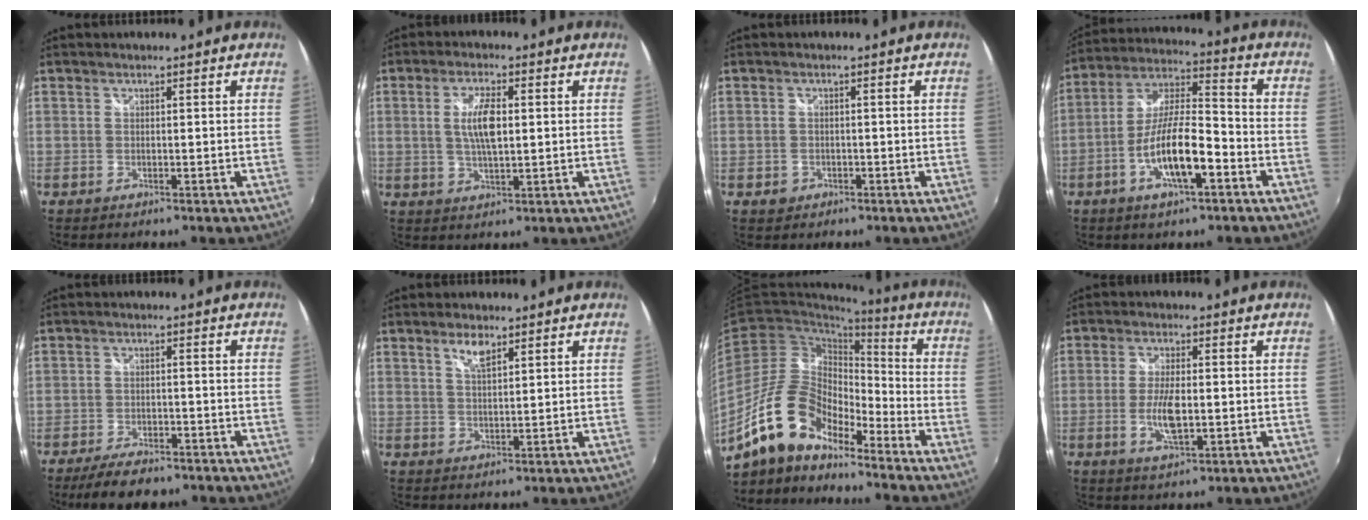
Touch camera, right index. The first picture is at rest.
{"total": 6.4, "force": [0.8, 2.1, 6.0], "torque": [-0.116, 0.002, 0.015]}
{"total": 2.4, "force": [-1.0, 2.1, 0.6], "torque": [-0.016, -0.002, -0.014]}
{"total": 13.4, "force": [-5.5, 3.4, 11.8], "torque": [-0.234, 0.000, -0.101]}
{"total": 7.8, "force": [-6.3, 2.7, 3.7], "torque": [-0.093, -0.006, -0.102]}
{"total": 3.6, "force": [2.3, 1.2, 2.5], "torque": [-0.044, 0.002, 0.042]}
{"total": 14.9, "force": [-11.7, 5.8, 7.2], "torque": [-0.145, 0.010, -0.224]}
{"total": 6.5, "force": [-1.2, 2.3, 6.0], "torque": [-0.121, -0.006, -0.022]}